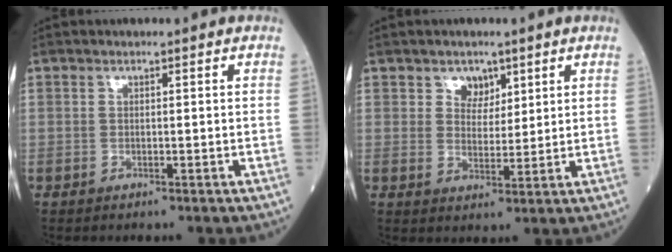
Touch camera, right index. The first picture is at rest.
{"total": 3.6, "force": [2.2, 2.6, 1.2], "torque": [-0.011, 0.000, 0.039]}